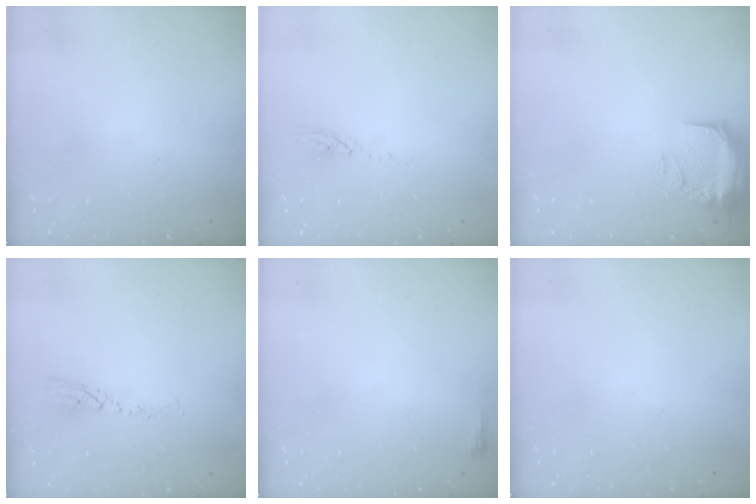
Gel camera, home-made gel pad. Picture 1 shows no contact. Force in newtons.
{"total": 3.0, "press": 3.0, "slide": 0.1}
{"total": 11.4, "press": 10.0, "slide": 5.4}
{"total": 6.5, "press": 6.5, "slide": 0.7}
{"total": 2.3, "press": 2.2, "slide": 0.7}
{"total": 0.0}